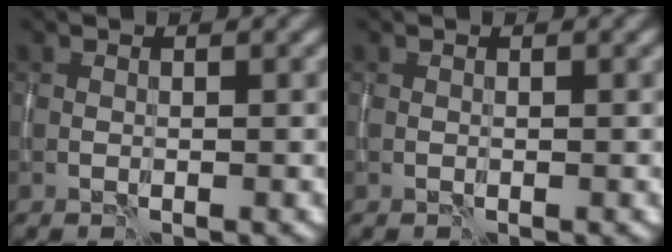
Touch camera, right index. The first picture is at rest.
{"total": 0.0}